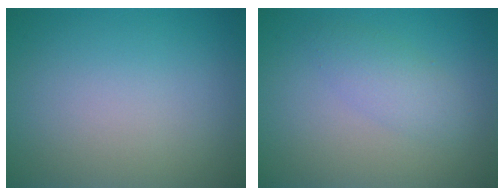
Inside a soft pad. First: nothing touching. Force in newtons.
{"total": 2.2, "press": 2.2, "slide": 0.1}